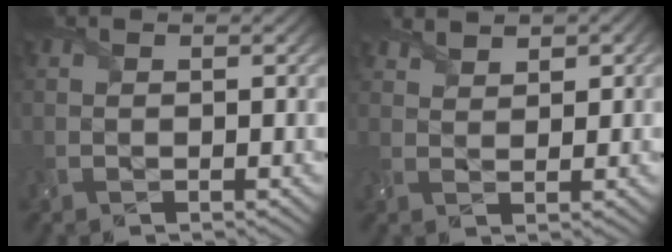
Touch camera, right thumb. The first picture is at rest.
{"total": 2.5, "force": [2.4, 0.7, 0.6], "torque": [-0.013, 0.004, 0.049]}